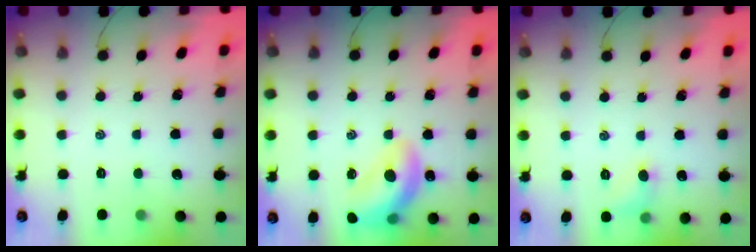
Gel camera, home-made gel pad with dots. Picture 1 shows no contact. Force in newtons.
{"total": 16.2, "press": 15.8, "slide": 3.7}
{"total": 5.9, "press": 5.6, "slide": 1.9}